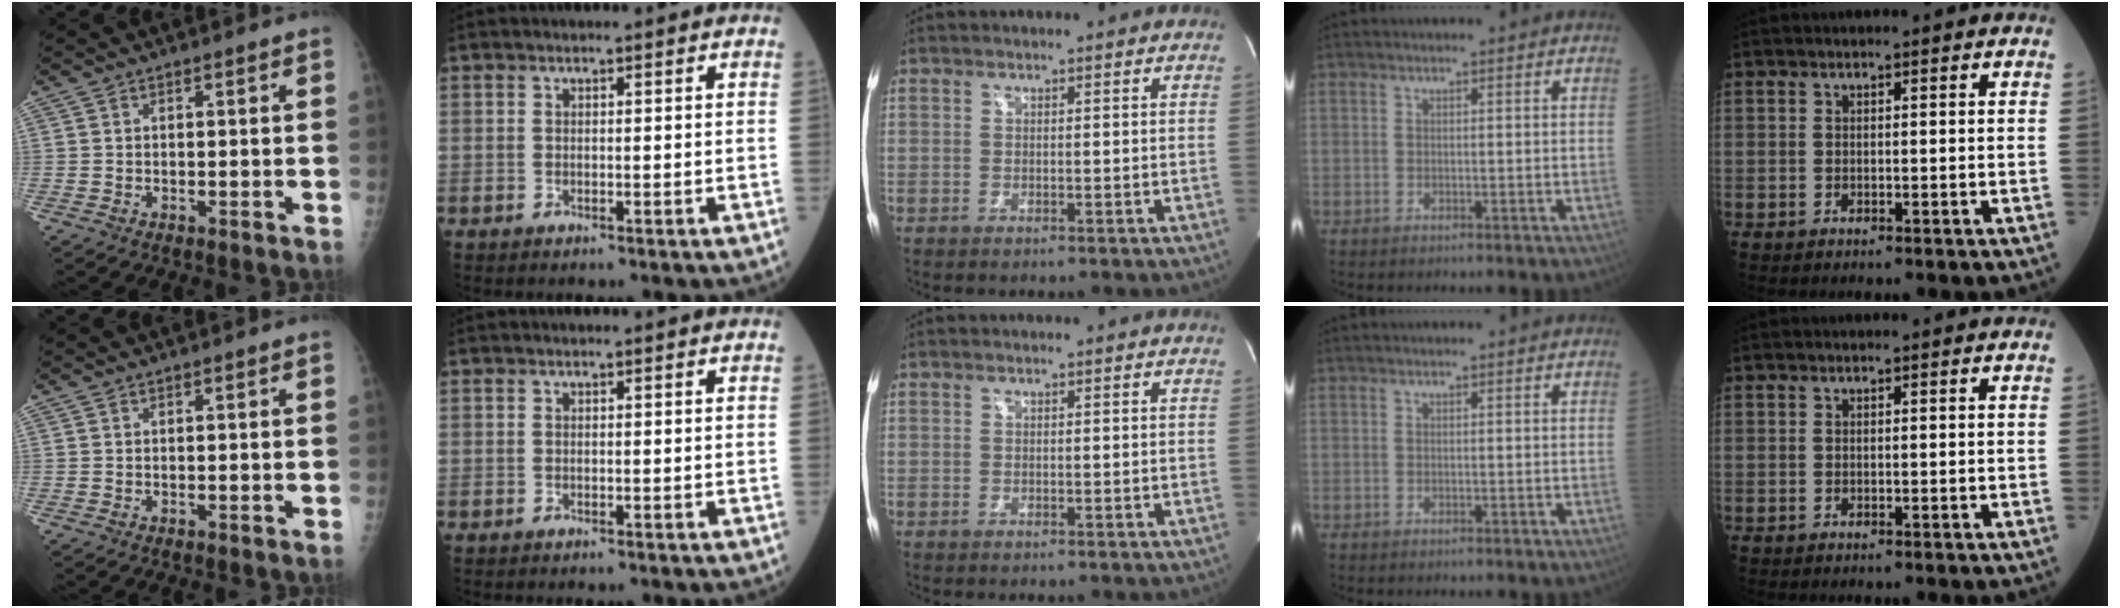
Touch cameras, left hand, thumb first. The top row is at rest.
{}